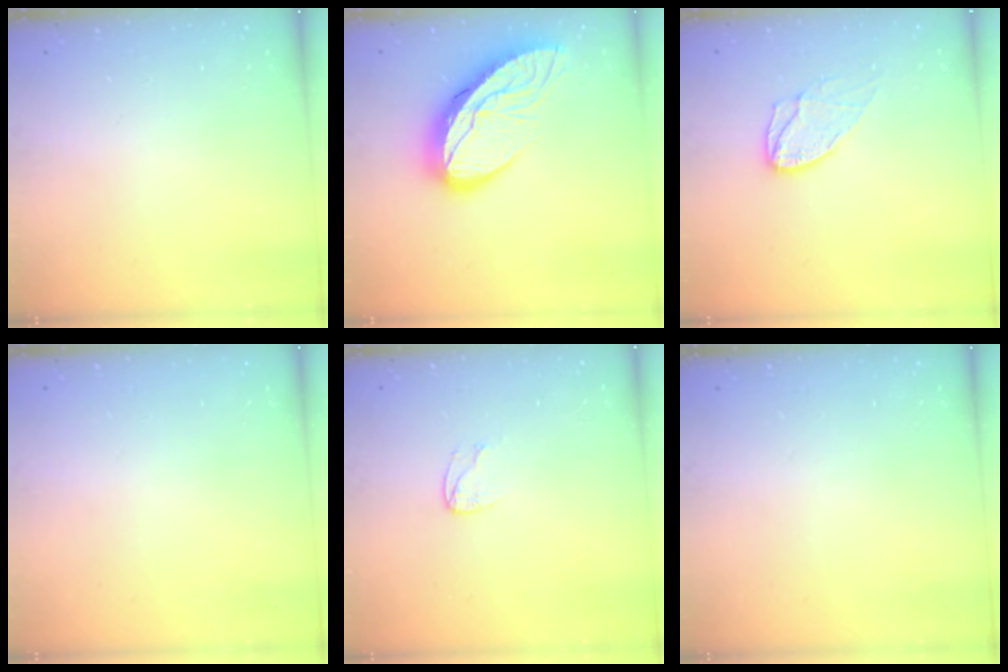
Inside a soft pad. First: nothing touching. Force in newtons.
{"total": 14.6, "press": 14.5, "slide": 1.5}
{"total": 9.0, "press": 9.0, "slide": 0.7}
{"total": 0.0}
{"total": 4.1, "press": 4.1, "slide": 0.4}
{"total": 0.0}